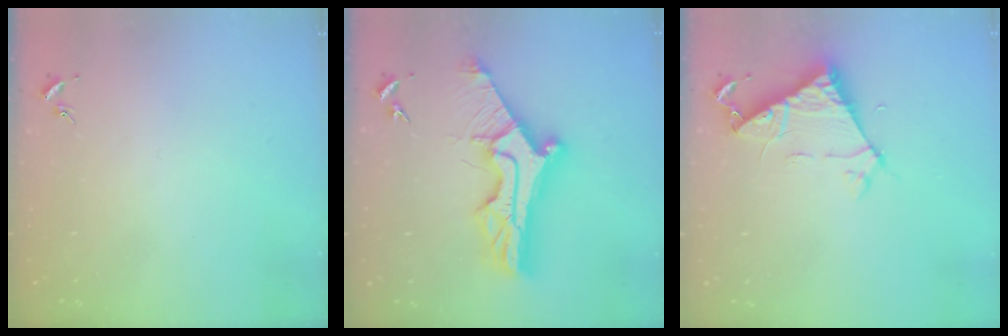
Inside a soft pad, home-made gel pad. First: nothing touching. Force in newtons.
{"total": 12.7, "press": 12.6, "slide": 1.1}
{"total": 6.5, "press": 6.5, "slide": 0.5}